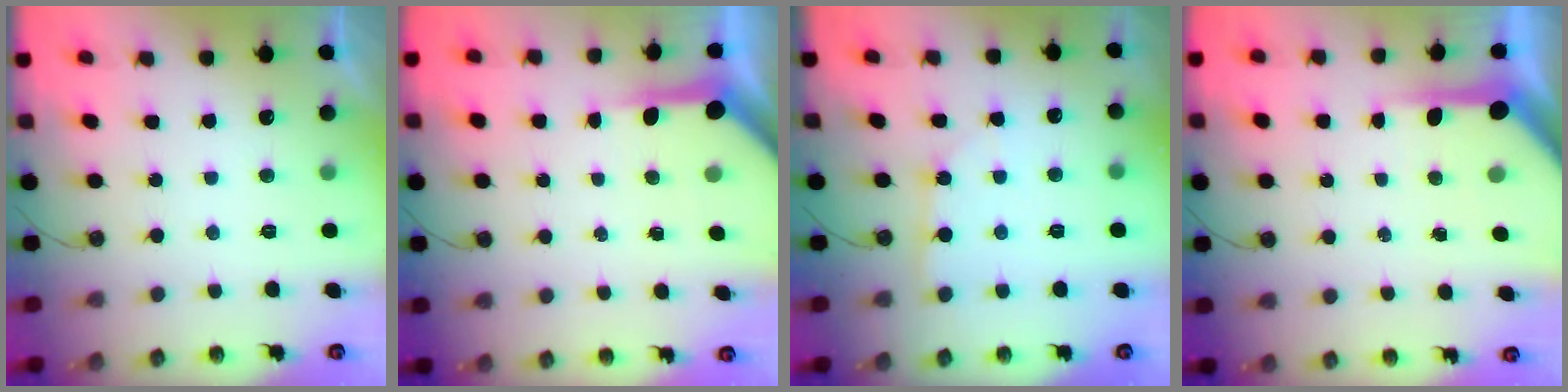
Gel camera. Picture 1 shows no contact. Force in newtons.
{"total": 5.7, "press": 5.7, "slide": 0.3}
{"total": 2.2, "press": 2.2, "slide": 0.3}
{"total": 7.8, "press": 7.8, "slide": 0.7}